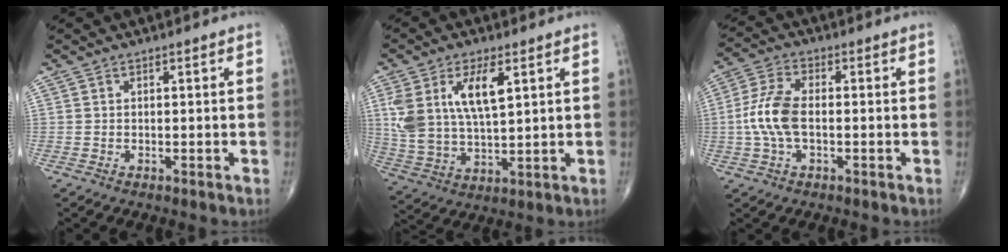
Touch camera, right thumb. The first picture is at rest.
{"total": 13.1, "force": [4.6, 5.9, 10.8], "torque": [-0.219, -0.014, 0.097]}
{"total": 8.6, "force": [-0.8, 4.3, 7.4], "torque": [-0.172, 0.020, -0.019]}